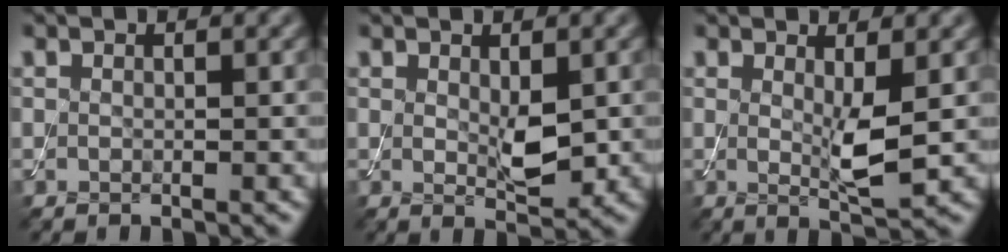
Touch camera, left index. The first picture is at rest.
{"total": 2.9, "force": [0.4, 1.2, 2.6], "torque": [-0.046, -0.006, 0.011]}
{"total": 3.1, "force": [0.4, 0.5, 3.0], "torque": [-0.055, -0.011, 0.011]}